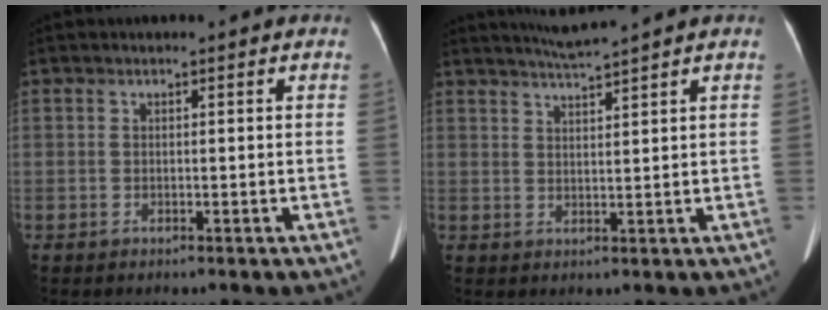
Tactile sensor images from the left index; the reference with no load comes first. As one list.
[{"total": 4.1, "force": [3.6, -1.5, 1.1], "torque": [-0.021, 0.000, 0.070]}]